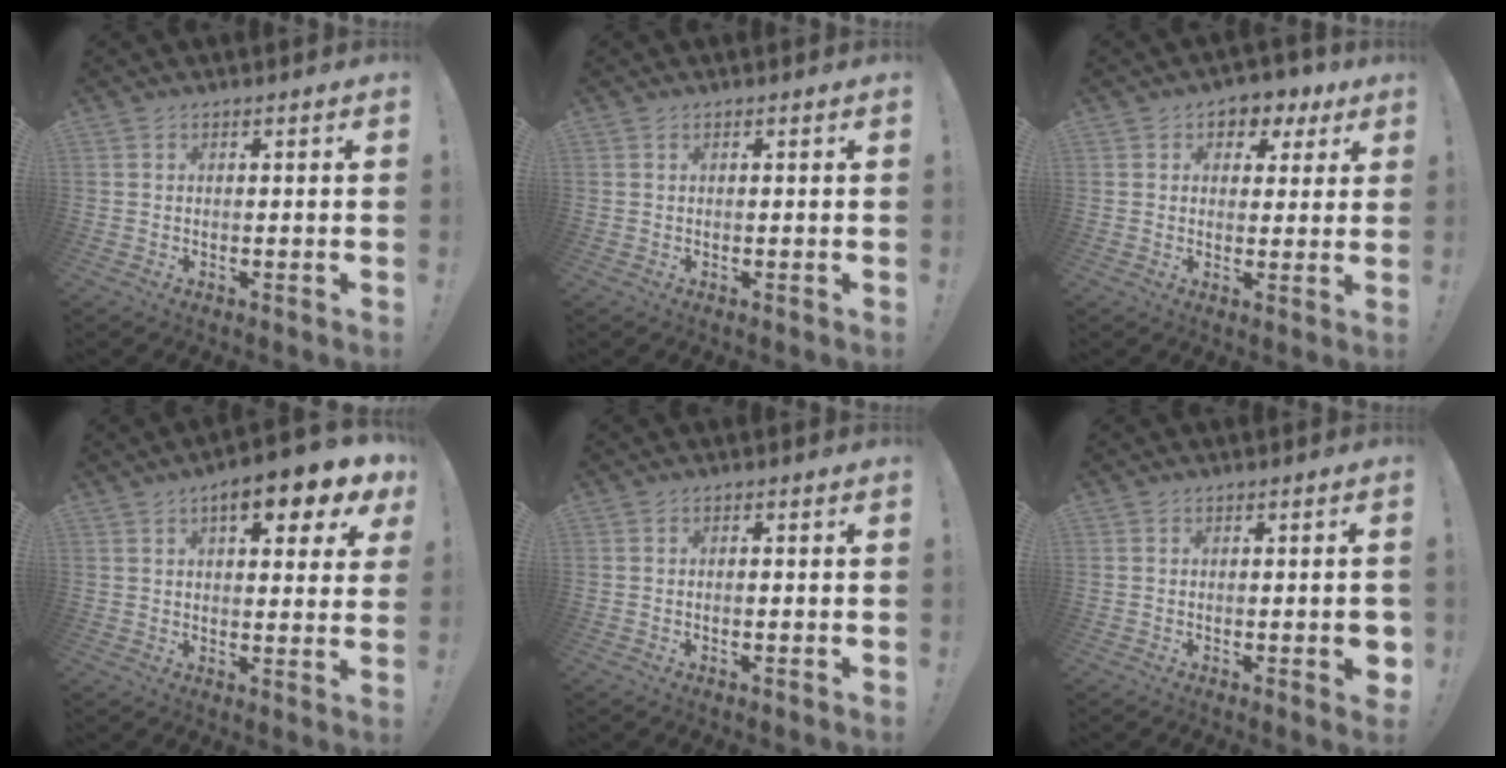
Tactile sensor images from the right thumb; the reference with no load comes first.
{"total": 0.0}
{"total": 5.1, "force": [2.0, 4.3, 1.8], "torque": [-0.015, -0.011, 0.036]}
{"total": 10.6, "force": [5.5, 3.6, 8.4], "torque": [-0.101, -0.027, 0.085]}
{"total": 0.9, "force": [-0.5, 0.0, 0.8], "torque": [-0.015, 0.000, -0.010]}
{"total": 3.5, "force": [-0.5, 0.8, 3.4], "torque": [-0.042, -0.003, -0.006]}